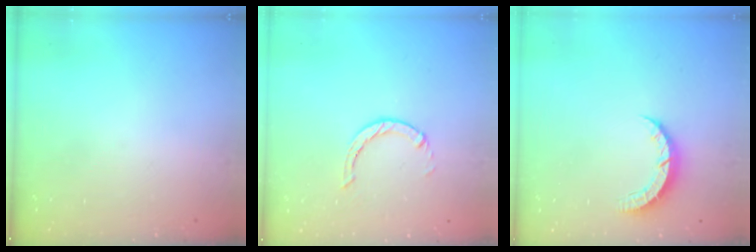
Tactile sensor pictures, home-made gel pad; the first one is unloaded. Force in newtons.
{"total": 1.0, "press": 0.9, "slide": 0.3}
{"total": 4.4, "press": 4.4, "slide": 0.5}